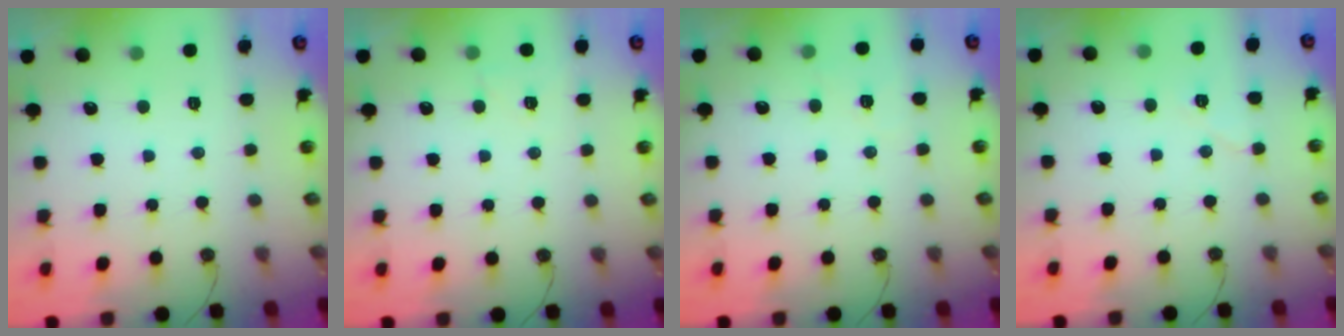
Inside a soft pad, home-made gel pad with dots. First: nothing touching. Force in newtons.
{"total": 3.9, "press": 3.6, "slide": 1.4}
{"total": 4.0, "press": 3.7, "slide": 1.6}
{"total": 5.2, "press": 4.6, "slide": 2.3}